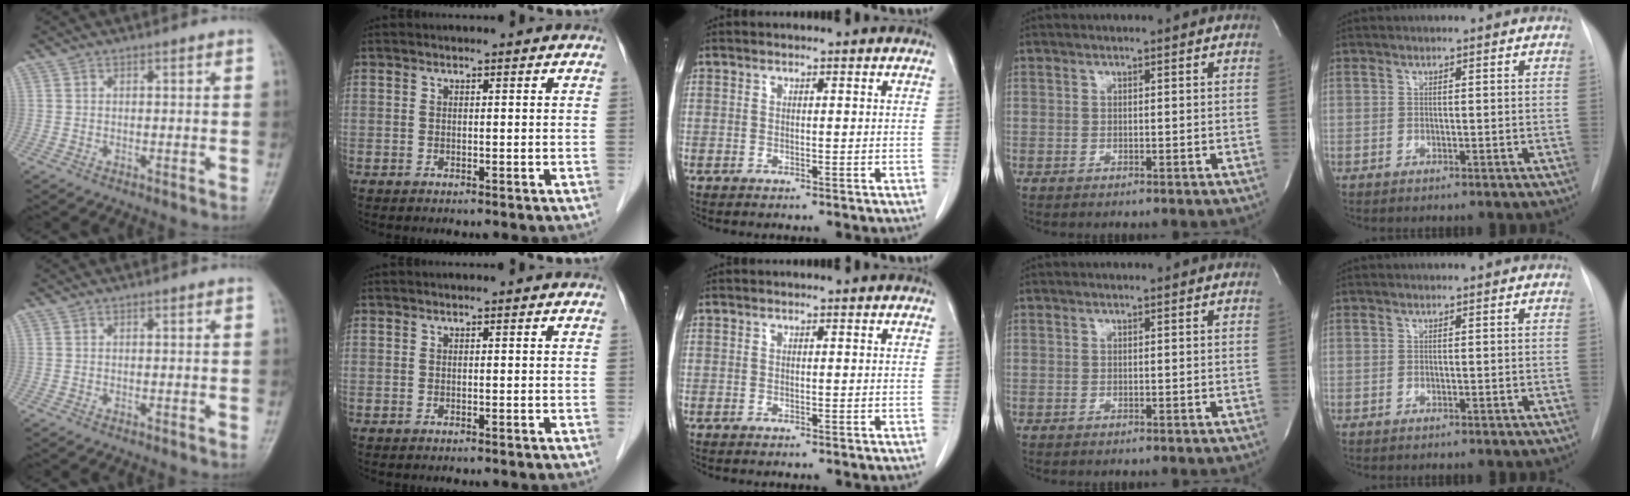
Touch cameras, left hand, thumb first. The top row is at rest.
{}